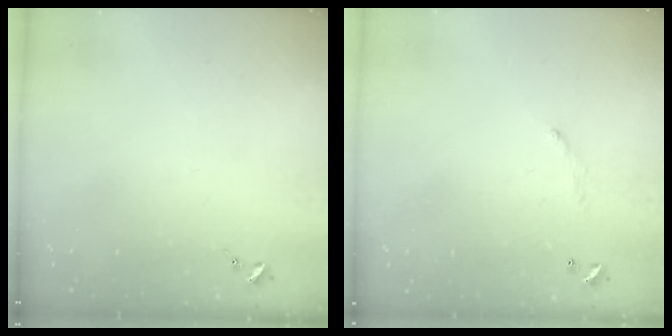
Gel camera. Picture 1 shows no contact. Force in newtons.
{"total": 4.0, "press": 4.0, "slide": 0.2}